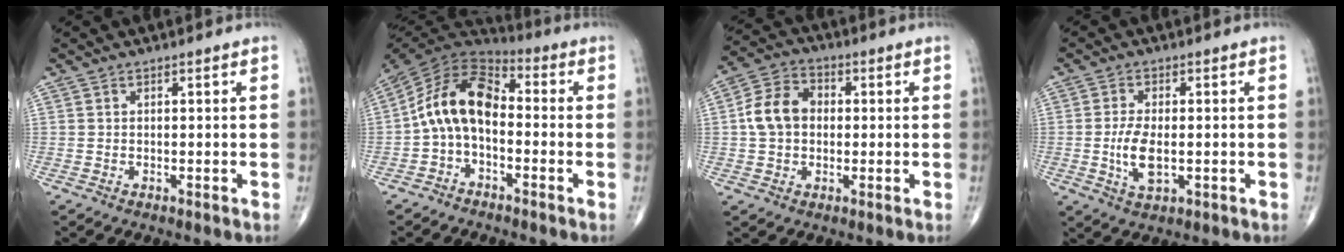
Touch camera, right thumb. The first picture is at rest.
{"total": 12.5, "force": [-1.5, 7.7, 9.8], "torque": [-0.169, 0.052, -0.043]}
{"total": 8.8, "force": [0.3, 6.7, 5.7], "torque": [-0.098, 0.025, -0.003]}
{"total": 6.2, "force": [-0.8, 2.9, 5.5], "torque": [-0.109, -0.006, -0.013]}